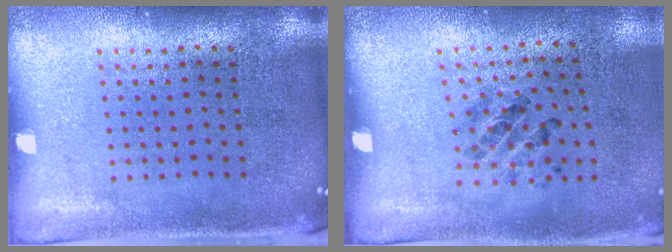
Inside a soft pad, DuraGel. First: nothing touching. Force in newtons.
{"total": 1.2, "press": 0.7, "slide": 1.0}